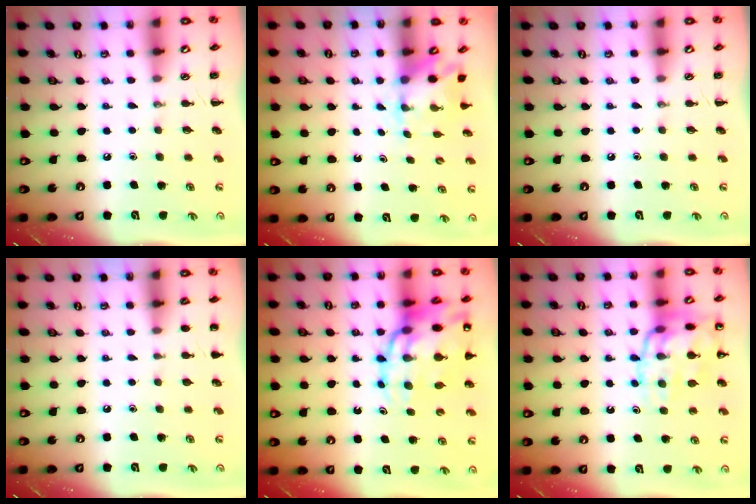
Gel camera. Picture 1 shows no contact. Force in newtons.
{"total": 3.2, "press": 3.1, "slide": 0.3}
{"total": 0.0}
{"total": 1.2, "press": 1.2, "slide": 0.1}
{"total": 19.3, "press": 18.7, "slide": 5.0}
{"total": 16.8, "press": 16.7, "slide": 1.9}